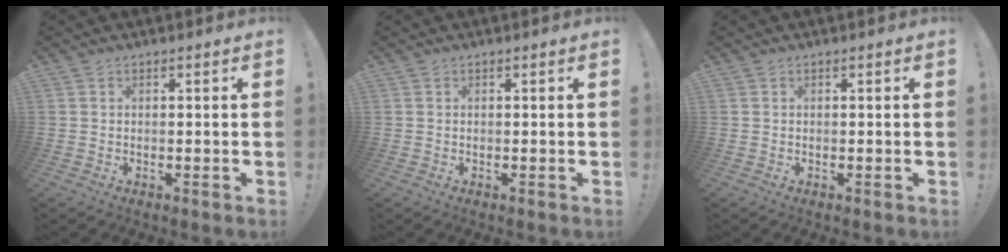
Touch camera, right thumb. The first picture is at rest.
{"total": 0.0}
{"total": 0.0}